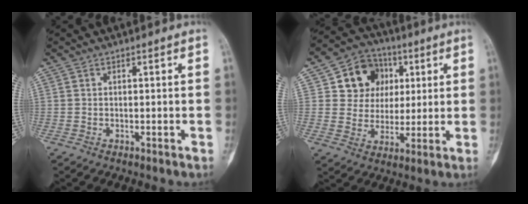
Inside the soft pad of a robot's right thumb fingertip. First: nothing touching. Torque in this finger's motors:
{"motor_torque": [0.12, 0.37, 0.03, 0.03, 0.12]}